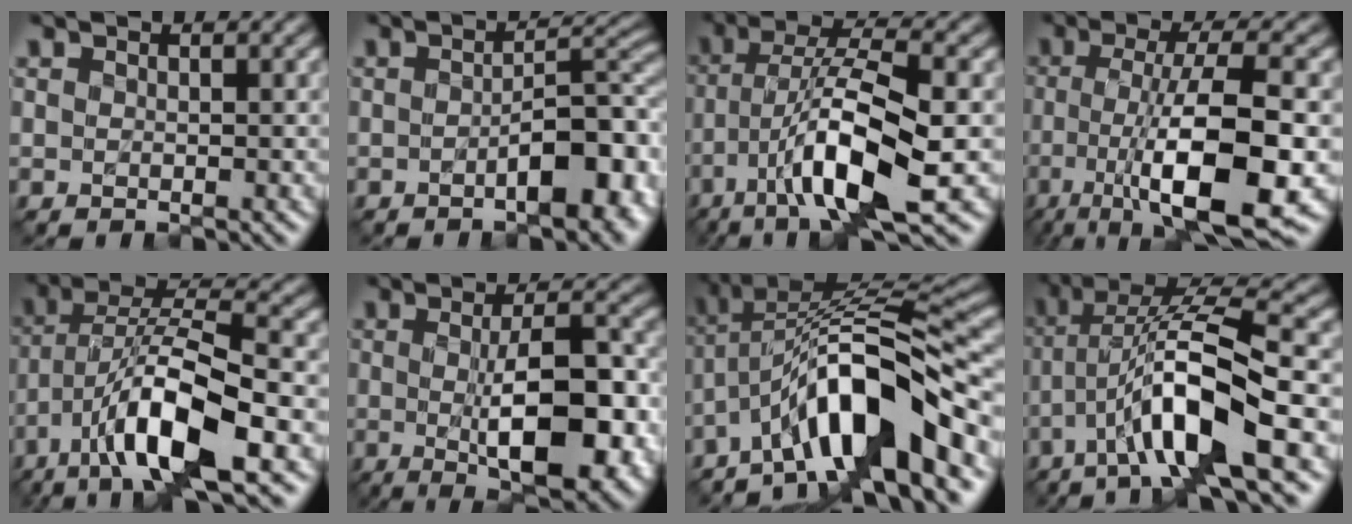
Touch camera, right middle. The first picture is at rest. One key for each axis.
{"total": 6.7, "fx": -2.2, "fy": 2.7, "fz": 5.7, "tx": -0.076, "ty": 0.011, "tz": -0.036}
{"total": 9.8, "fx": -3.7, "fy": 2.2, "fz": 8.8, "tx": -0.158, "ty": 0.009, "tz": -0.071}
{"total": 11.4, "fx": -3.1, "fy": 2.8, "fz": 10.6, "tx": -0.174, "ty": -0.001, "tz": -0.050}
{"total": 10.5, "fx": -4.9, "fy": 2.6, "fz": 8.9, "tx": -0.157, "ty": 0.013, "tz": -0.091}
{"total": 9.3, "fx": -1.0, "fy": 2.9, "fz": 8.8, "tx": -0.131, "ty": -0.008, "tz": -0.013}
{"total": 10.8, "fx": -5.3, "fy": 2.8, "fz": 9.0, "tx": -0.143, "ty": 0.020, "tz": -0.100}
{"total": 9.7, "fx": -3.2, "fy": 2.1, "fz": 8.9, "tx": -0.169, "ty": 0.014, "tz": -0.064}